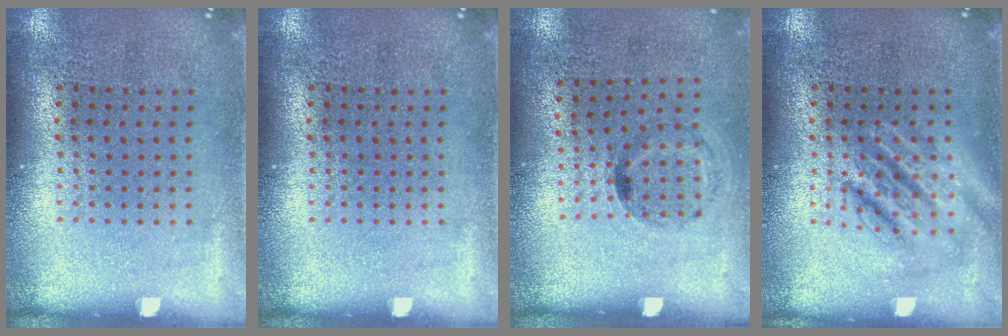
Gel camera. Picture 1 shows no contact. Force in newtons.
{"total": 0.0}
{"total": 1.3, "press": 0.7, "slide": 1.1}
{"total": 2.6, "press": 2.6, "slide": 0.3}